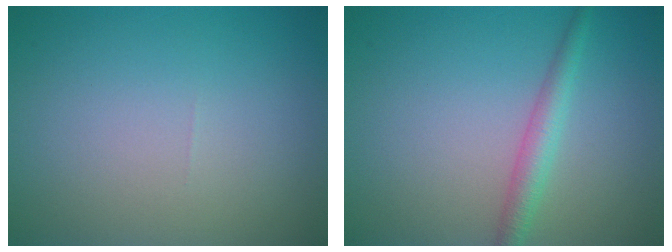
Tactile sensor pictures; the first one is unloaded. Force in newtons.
{"total": 2.4, "press": 2.4, "slide": 0.1}